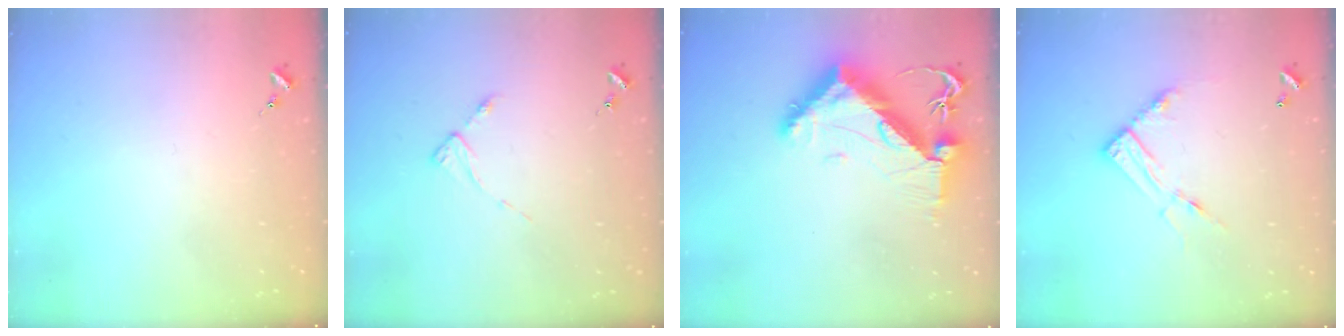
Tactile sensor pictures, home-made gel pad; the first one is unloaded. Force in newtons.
{"total": 2.7, "press": 2.7, "slide": 0.4}
{"total": 12.1, "press": 12.0, "slide": 1.7}
{"total": 11.2, "press": 11.2, "slide": 0.9}